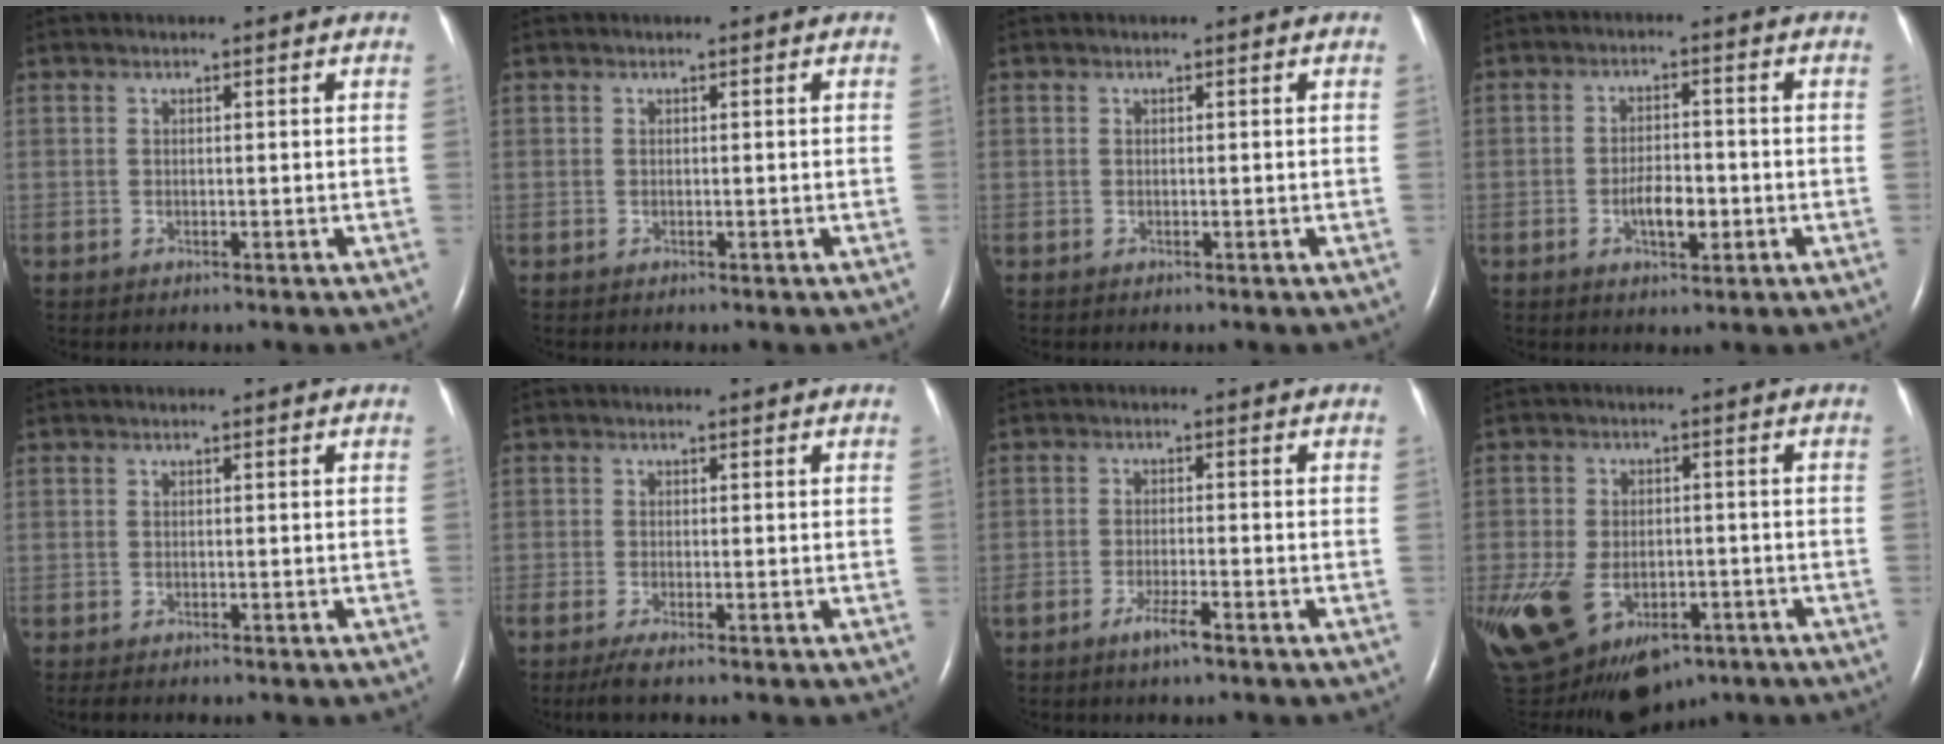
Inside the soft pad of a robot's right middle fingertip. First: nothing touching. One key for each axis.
{"total": 0.0}
{"total": 0.0}
{"total": 4.5, "fx": -1.4, "fy": 1.8, "fz": 3.9, "tx": -0.072, "ty": 0.002, "tz": -0.022}
{"total": 0.9, "fx": -0.7, "fy": 0.2, "fz": 0.5, "tx": -0.012, "ty": -0.003, "tz": -0.009}
{"total": 3.1, "fx": -2.1, "fy": 0.1, "fz": 2.2, "tx": -0.045, "ty": -0.012, "tz": -0.040}
{"total": 3.2, "fx": -2.1, "fy": 0.2, "fz": 2.3, "tx": -0.049, "ty": -0.004, "tz": -0.039}
{"total": 21.5, "fx": -10.0, "fy": 13.8, "fz": 13.2, "tx": -0.327, "ty": -0.017, "tz": -0.145}